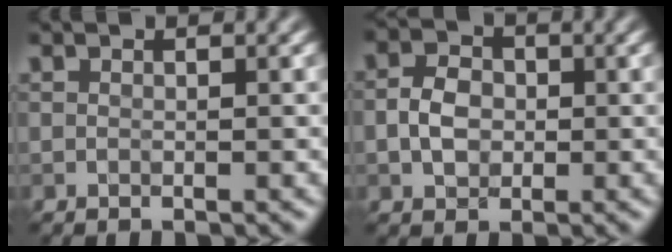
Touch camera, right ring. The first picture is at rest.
{"total": 3.1, "force": [-0.4, 2.3, 1.9], "torque": [-0.037, 0.005, -0.013]}